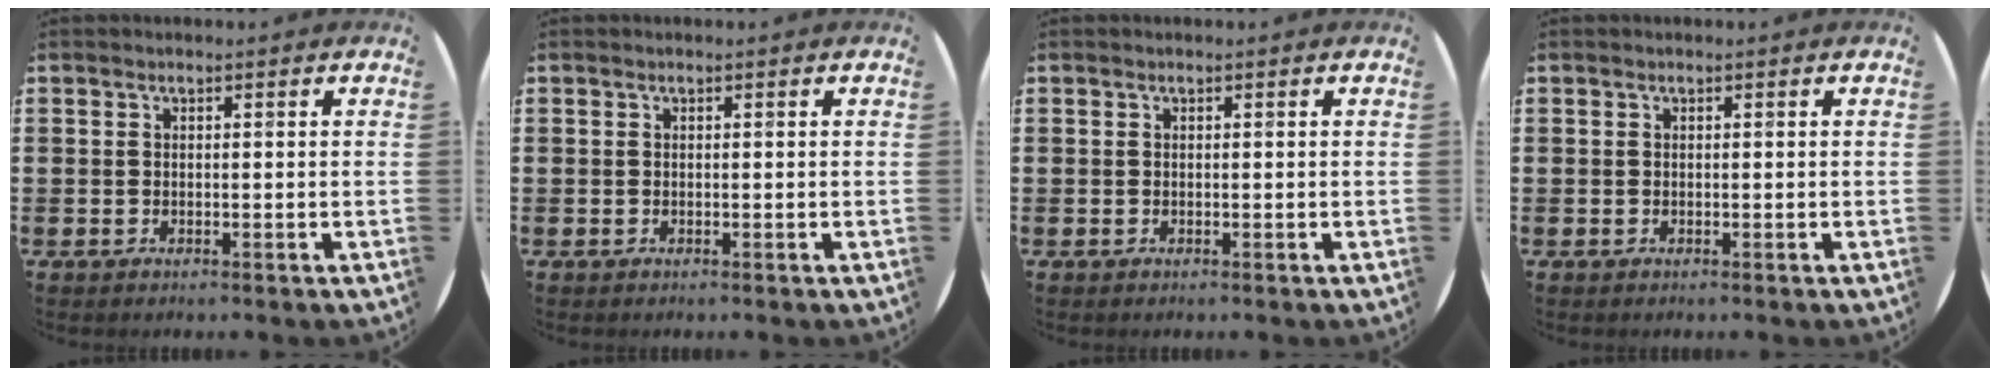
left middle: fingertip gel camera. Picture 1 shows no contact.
{"total": 0.0}
{"total": 0.0}
{"total": 0.0}